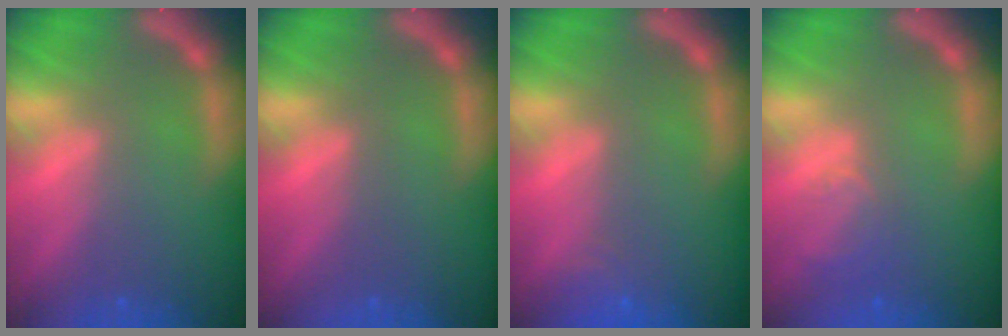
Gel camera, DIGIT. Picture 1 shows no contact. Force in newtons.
{"total": 0.0}
{"total": 1.9}
{"total": 2.5}